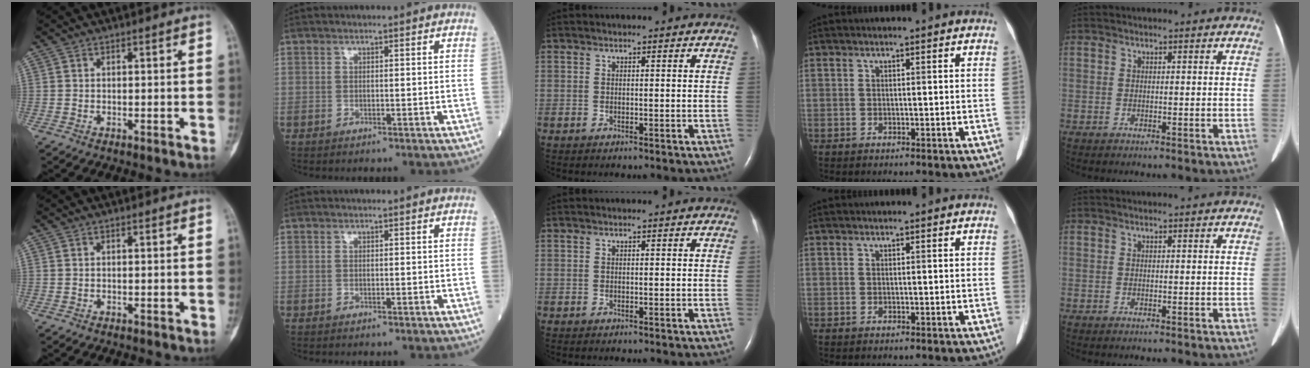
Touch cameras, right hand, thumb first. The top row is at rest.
{}